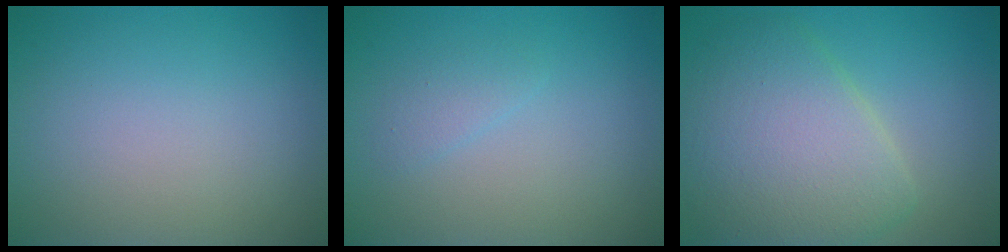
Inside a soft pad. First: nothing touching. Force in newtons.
{"total": 1.1, "press": 1.1, "slide": 0.1}
{"total": 7.7, "press": 7.7, "slide": 0.4}